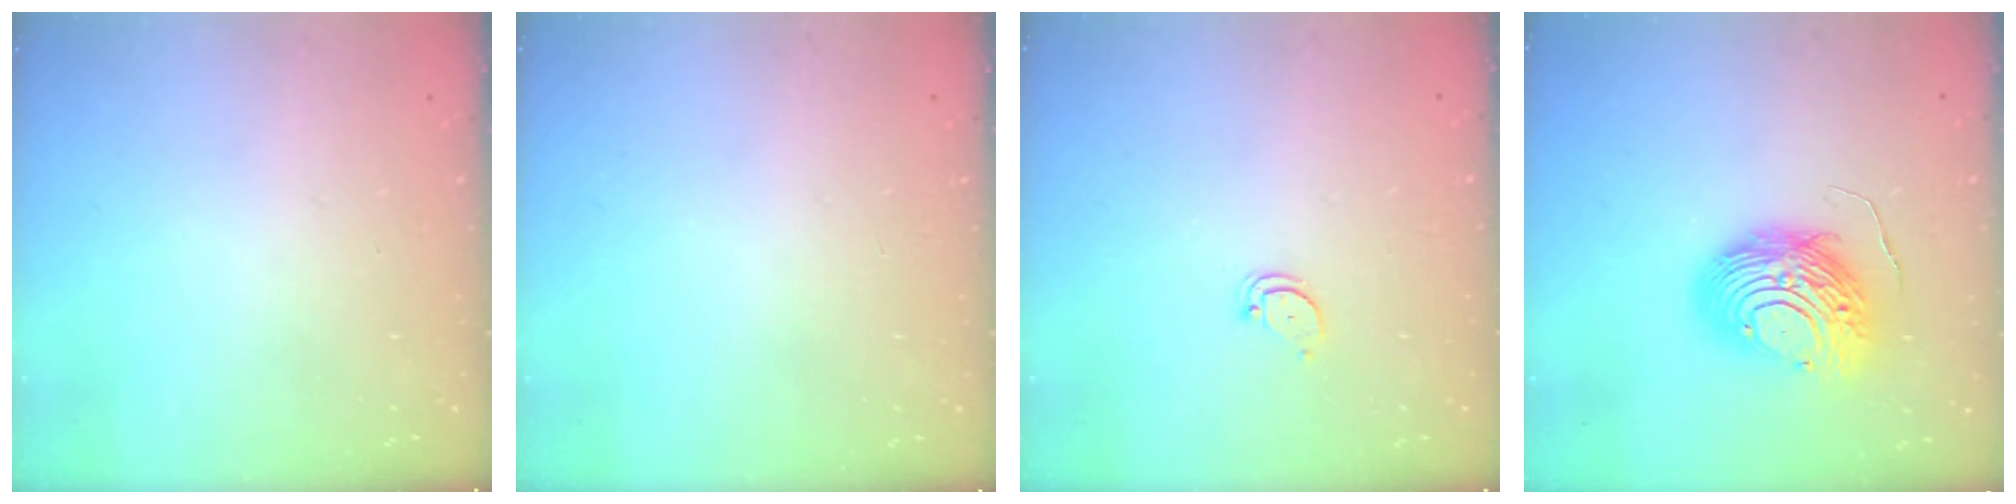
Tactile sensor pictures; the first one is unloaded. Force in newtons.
{"total": 0.0}
{"total": 2.6, "press": 2.6, "slide": 0.1}
{"total": 12.2, "press": 12.2, "slide": 1.2}